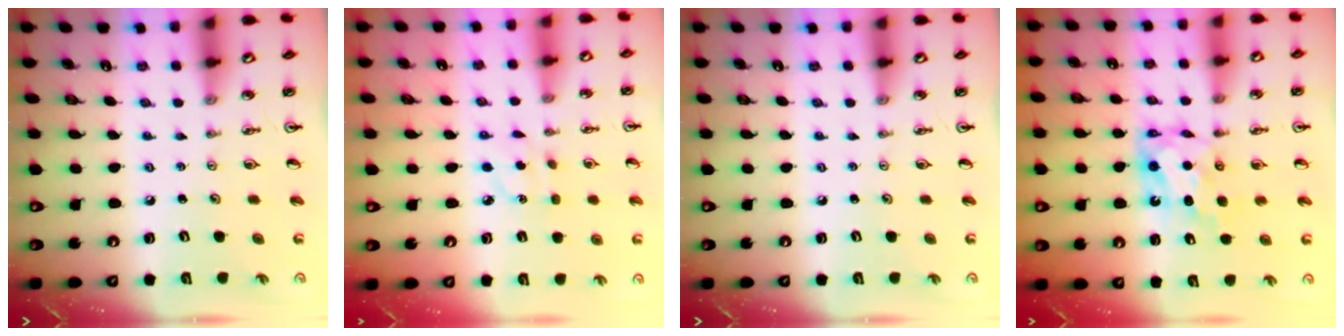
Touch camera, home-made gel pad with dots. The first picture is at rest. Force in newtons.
{"total": 3.1, "press": 3.0, "slide": 0.8}
{"total": 0.0}
{"total": 6.6, "press": 6.6, "slide": 0.4}